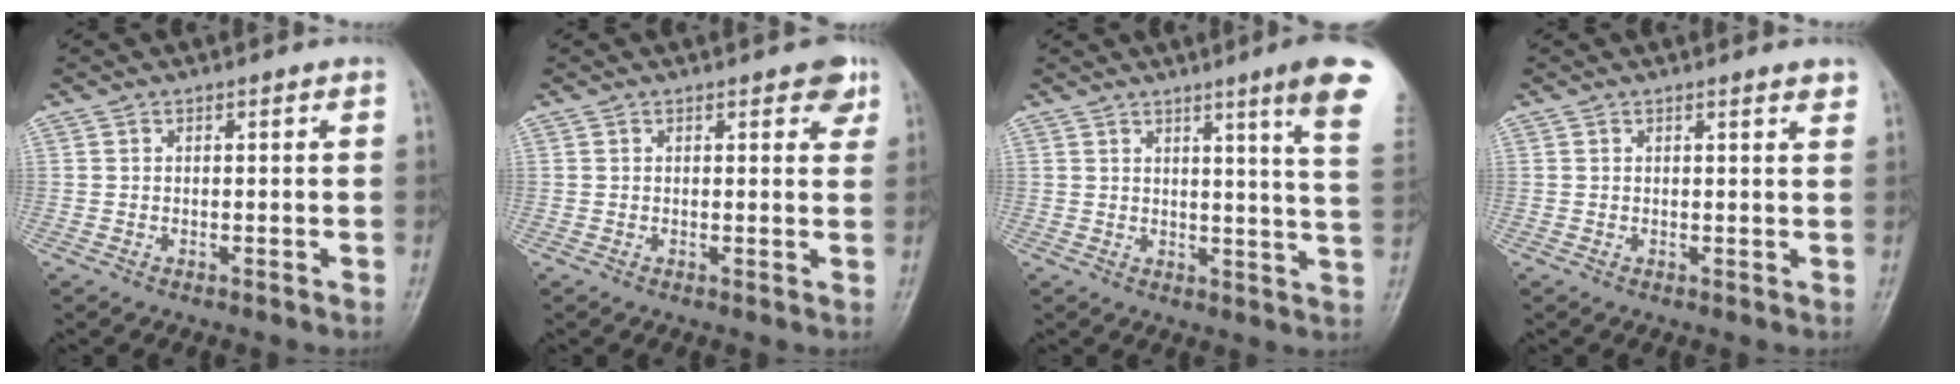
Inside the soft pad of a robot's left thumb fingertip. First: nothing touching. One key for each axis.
{"total": 3.3, "fx": 2.0, "fy": 1.6, "fz": 2.1, "tx": -0.002, "ty": -0.006, "tz": 0.018}
{"total": 12.0, "fx": 7.1, "fy": -0.2, "fz": 9.7, "tx": -0.118, "ty": -0.038, "tz": 0.074}
{"total": 1.8, "fx": 1.5, "fy": 0.3, "fz": 0.9, "tx": -0.008, "ty": -0.007, "tz": 0.016}